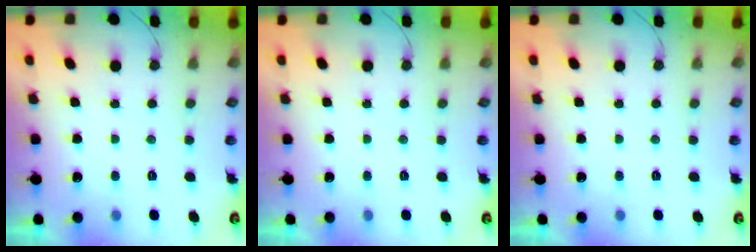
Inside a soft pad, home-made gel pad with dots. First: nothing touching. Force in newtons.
{"total": 0.0}
{"total": 0.0}